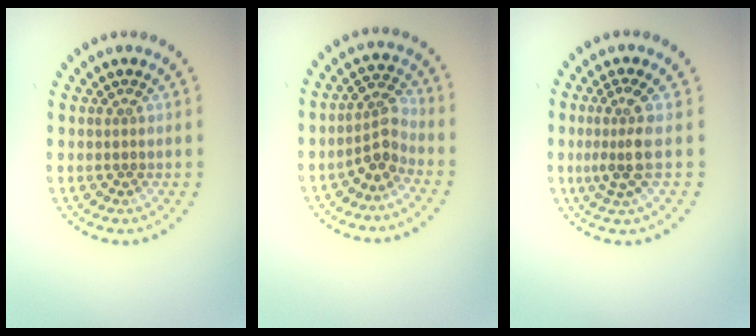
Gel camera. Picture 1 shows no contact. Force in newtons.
{"total": 2.6, "press": 2.0, "slide": 1.7}
{"total": 2.7, "press": 2.1, "slide": 1.7}